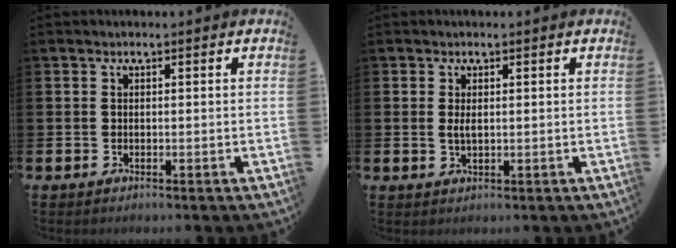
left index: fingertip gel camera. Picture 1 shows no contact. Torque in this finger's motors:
{"motor_torque": [0.38, -0.12, 0.20, 0.08]}